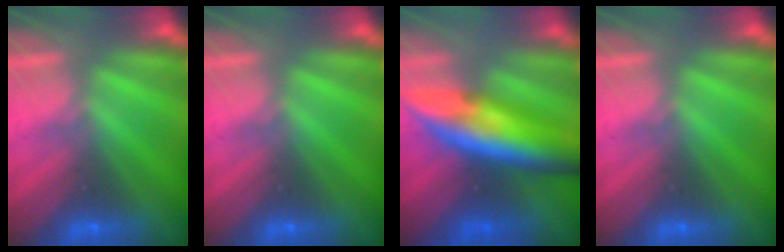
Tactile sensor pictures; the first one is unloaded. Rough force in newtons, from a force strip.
{"total": 0.0}
{"total": 5.7}
{"total": 0.0}